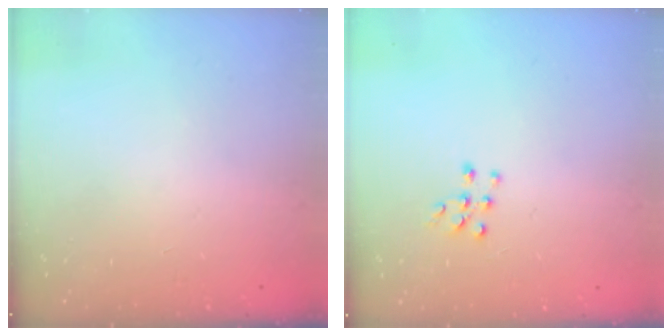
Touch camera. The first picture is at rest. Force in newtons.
{"total": 5.6, "press": 5.6, "slide": 0.8}